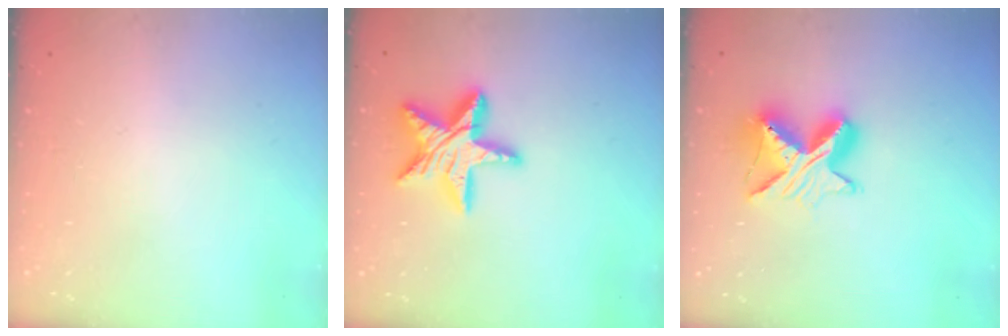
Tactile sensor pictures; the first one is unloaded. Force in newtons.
{"total": 15.9, "press": 15.9, "slide": 1.3}
{"total": 10.2, "press": 10.2, "slide": 0.6}